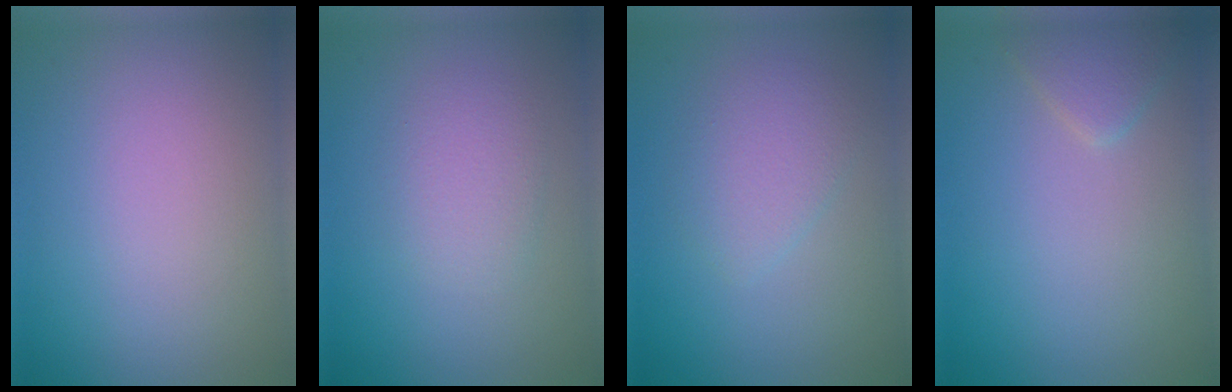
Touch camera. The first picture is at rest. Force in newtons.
{"total": 2.1, "press": 2.1, "slide": 0.0}
{"total": 2.4, "press": 2.4, "slide": 0.1}
{"total": 1.8, "press": 1.8, "slide": 0.1}